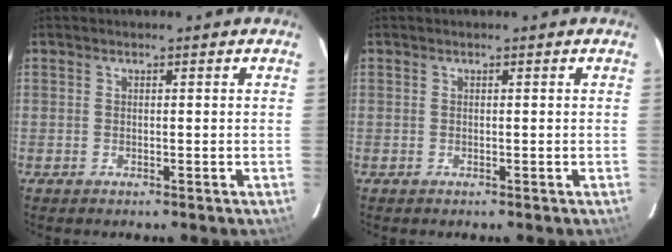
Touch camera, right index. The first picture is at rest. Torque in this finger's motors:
{"motor_torque": [0.00, 0.00, 0.00, 0.00]}